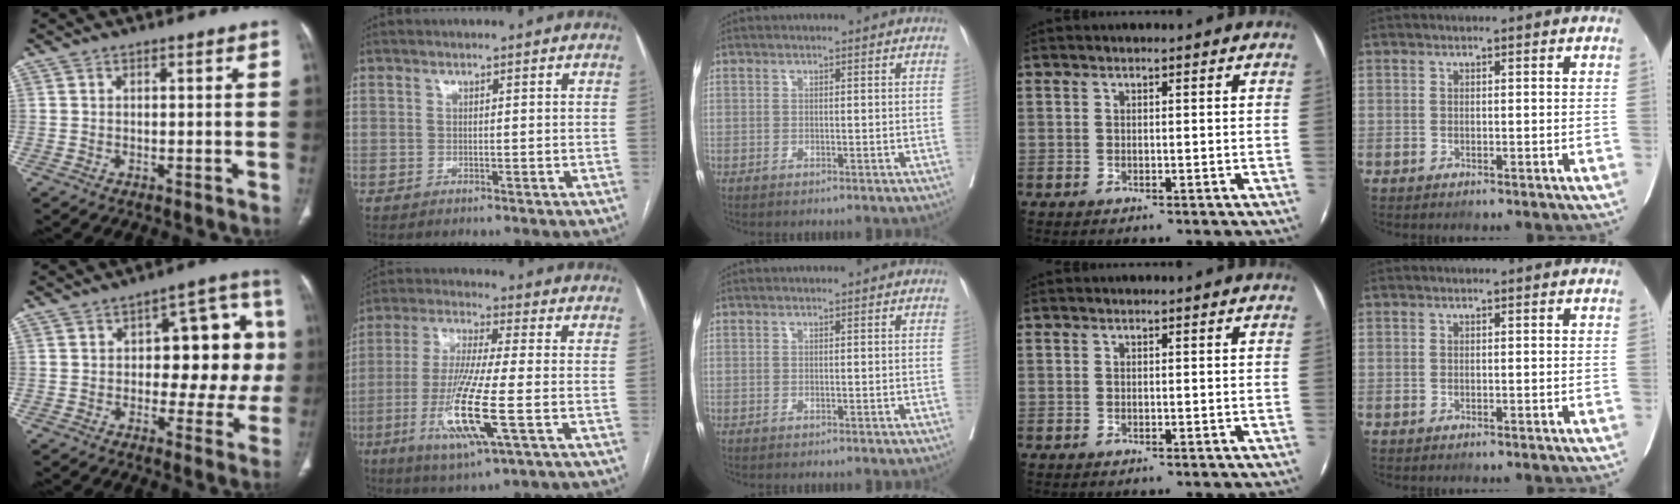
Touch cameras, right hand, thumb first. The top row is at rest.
{"thumb": {"total": 16.2, "force": [0.9, 8.4, 13.8], "torque": [-0.124, 0.032, 0.012]}, "index": {"total": 14.4, "force": [-4.3, 0.7, 13.7], "torque": [-0.283, -0.023, -0.081]}}